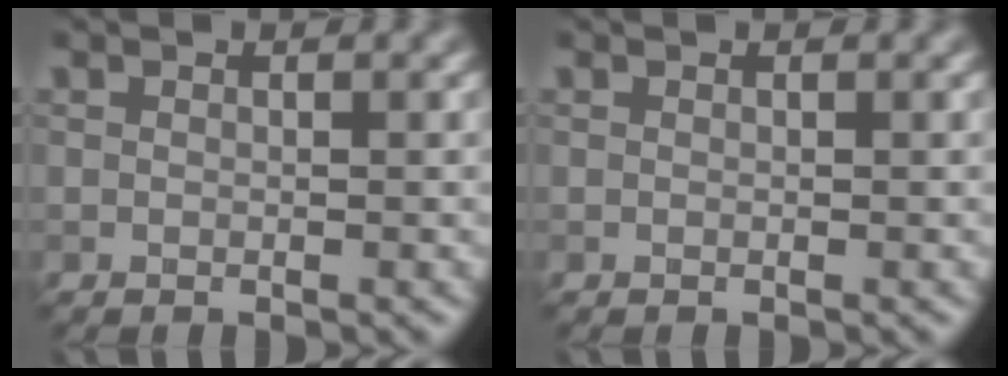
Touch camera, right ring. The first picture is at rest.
{"total": 0.0}